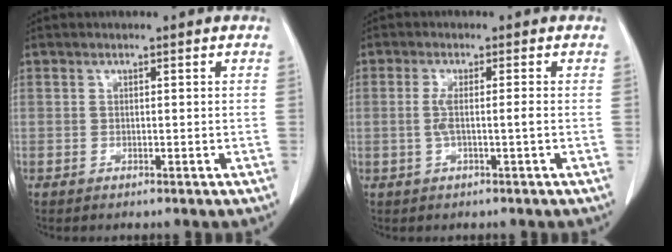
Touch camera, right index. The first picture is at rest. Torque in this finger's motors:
{"motor_torque": [0.43, -0.11, 0.22, 0.07]}